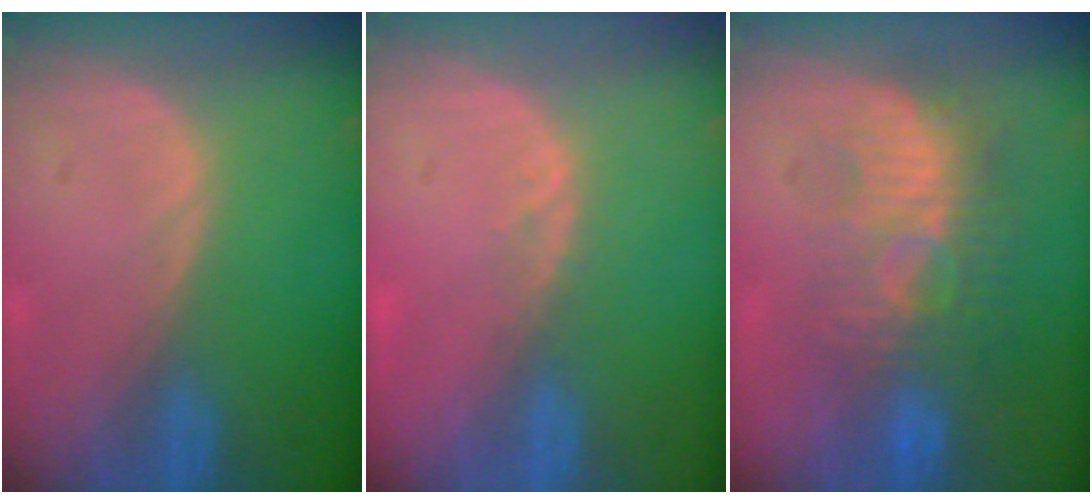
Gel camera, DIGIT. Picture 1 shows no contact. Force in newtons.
{"total": 1.3, "press": 1.2, "slide": 0.6}
{"total": 9.1, "press": 8.7, "slide": 2.7}